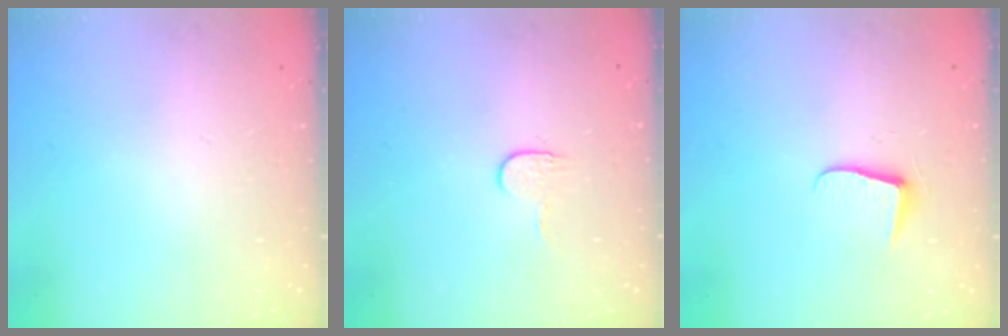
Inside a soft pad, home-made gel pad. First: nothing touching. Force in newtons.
{"total": 3.4, "press": 3.4, "slide": 0.4}
{"total": 5.9, "press": 5.9, "slide": 0.6}